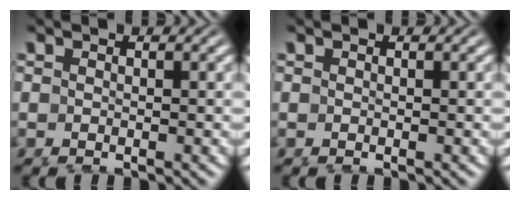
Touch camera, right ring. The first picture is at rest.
{"total": 0.0}